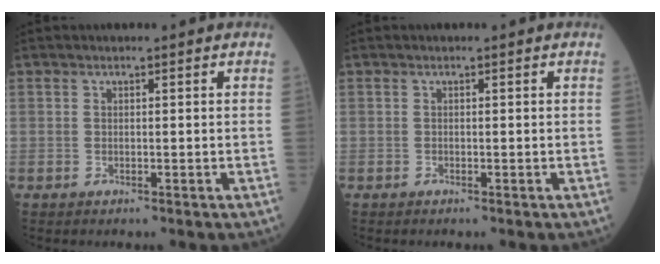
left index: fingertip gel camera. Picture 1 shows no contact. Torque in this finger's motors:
{"motor_torque": [0.02, 0.02, 0.00, 0.00]}